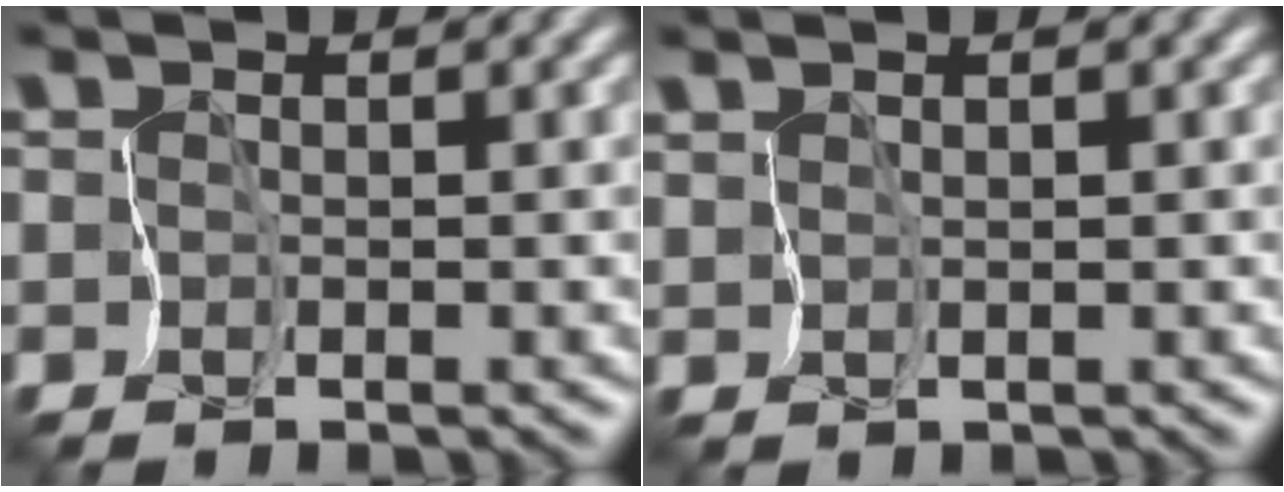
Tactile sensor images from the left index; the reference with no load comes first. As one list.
[{"total": 0.6, "force": [0.6, -0.1, -0.1], "torque": [0.003, -0.002, 0.017]}]